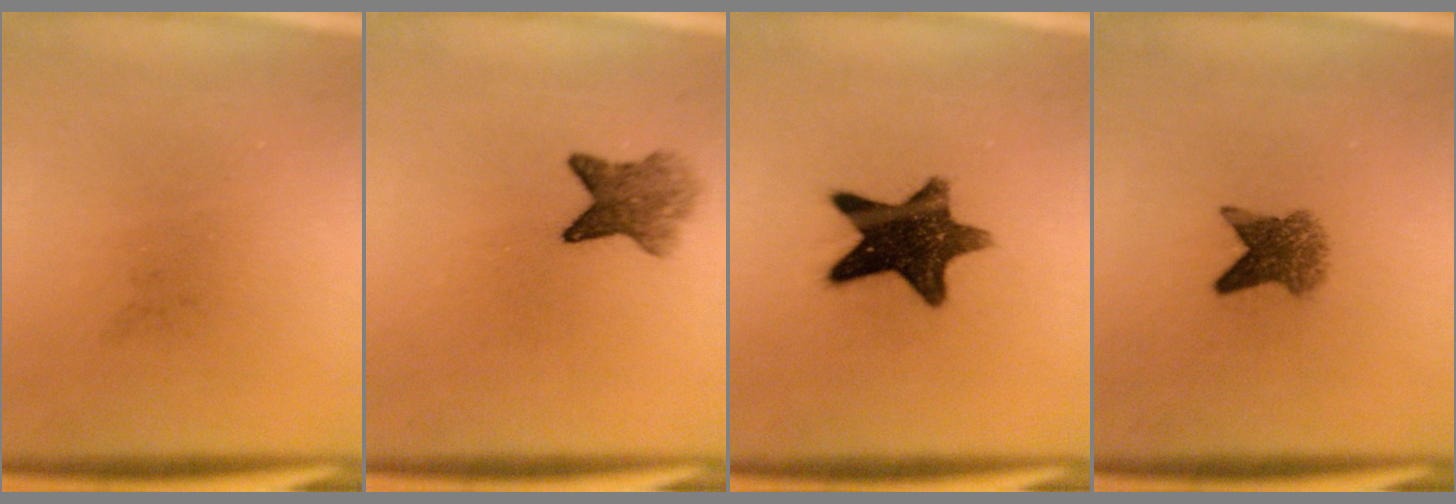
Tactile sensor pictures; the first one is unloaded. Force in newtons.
{"total": 4.4}
{"total": 12.5}
{"total": 4.0}